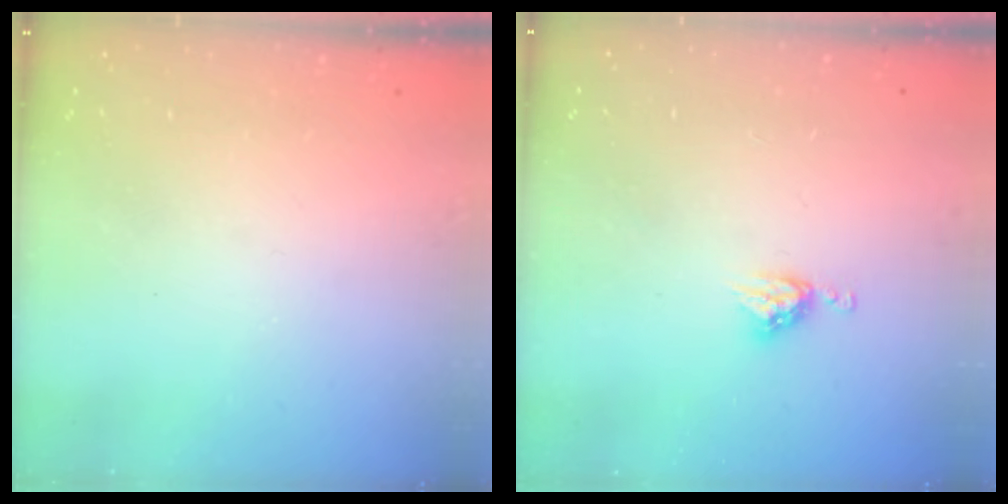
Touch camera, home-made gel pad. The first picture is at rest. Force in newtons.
{"total": 6.4, "press": 6.4, "slide": 0.4}